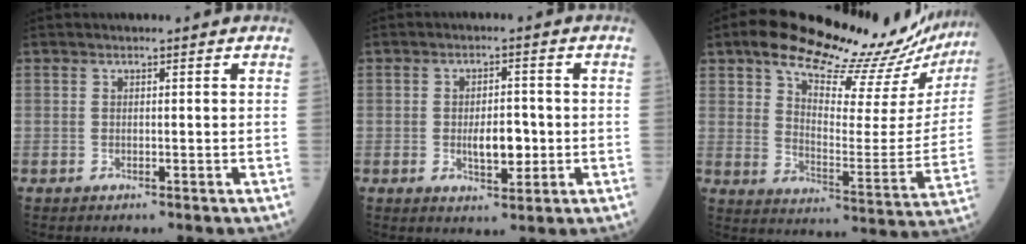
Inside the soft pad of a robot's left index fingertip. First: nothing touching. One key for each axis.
{"total": 5.0, "fx": -0.8, "fy": 2.1, "fz": 4.5, "tx": -0.076, "ty": -0.002, "tz": -0.008}
{"total": 23.5, "fx": 20.9, "fy": 4.1, "fz": 10.0, "tx": -0.158, "ty": -0.049, "tz": 0.275}